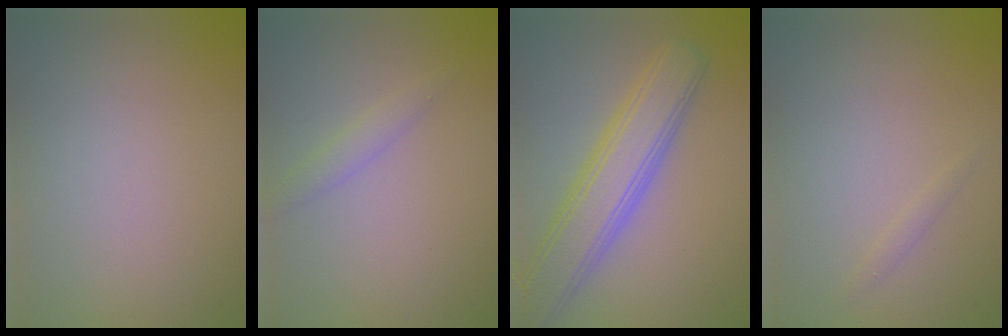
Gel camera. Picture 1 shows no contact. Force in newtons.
{"total": 1.3, "press": 1.3, "slide": 0.0}
{"total": 6.5, "press": 6.5, "slide": 0.3}
{"total": 0.5, "press": 0.5, "slide": 0.0}